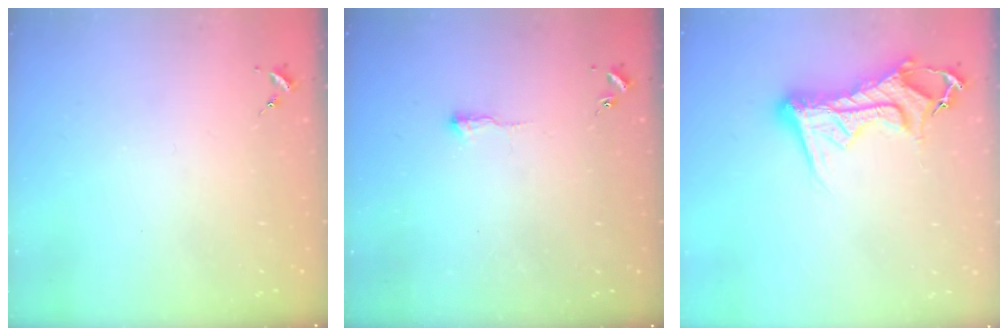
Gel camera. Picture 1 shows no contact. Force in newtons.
{"total": 2.9, "press": 2.9, "slide": 0.6}
{"total": 13.3, "press": 13.2, "slide": 1.6}